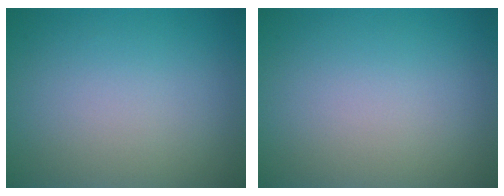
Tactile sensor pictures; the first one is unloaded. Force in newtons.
{"total": 0.0}